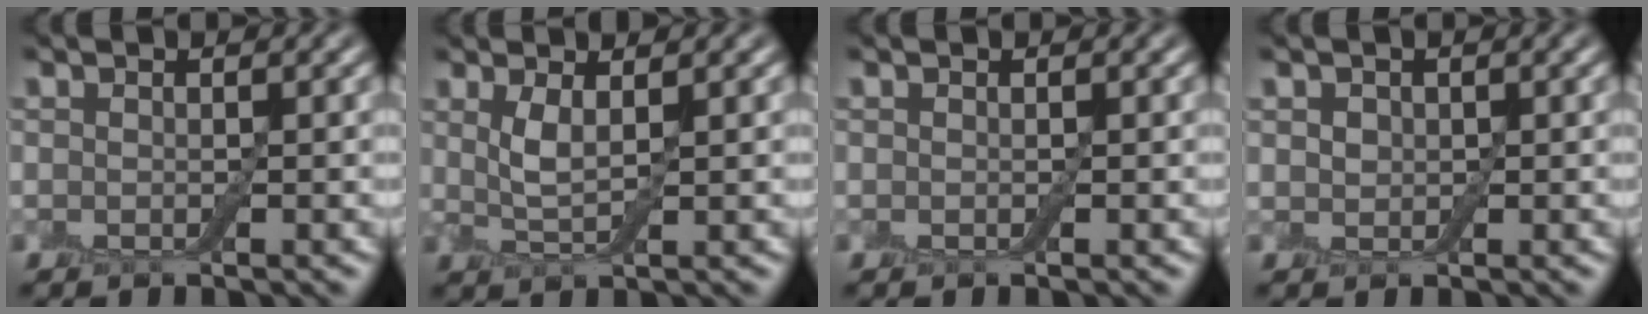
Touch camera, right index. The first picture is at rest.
{"total": 2.2, "force": [1.0, 0.4, 1.9], "torque": [-0.044, -0.003, 0.023]}
{"total": 0.0}
{"total": 0.9, "force": [0.4, 0.8, 0.3], "torque": [-0.006, 0.002, 0.004]}